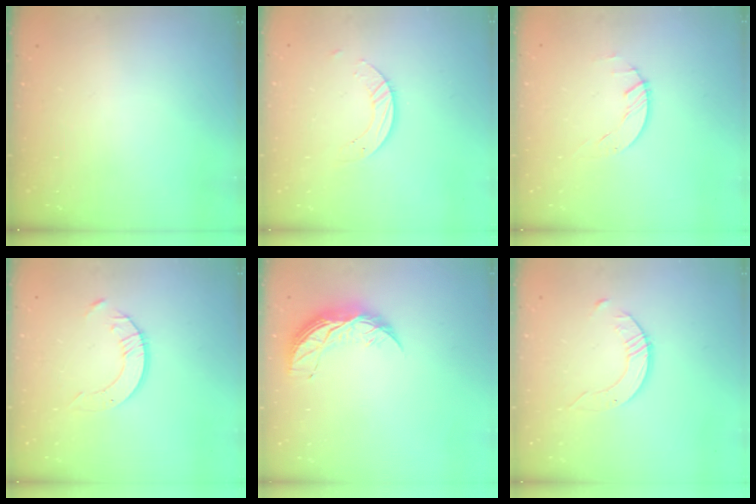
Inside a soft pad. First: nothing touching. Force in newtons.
{"total": 4.2, "press": 4.2, "slide": 0.3}
{"total": 1.7, "press": 1.7, "slide": 0.1}
{"total": 4.2, "press": 4.2, "slide": 0.5}
{"total": 8.4, "press": 8.4, "slide": 0.4}
{"total": 3.4, "press": 3.3, "slide": 0.4}